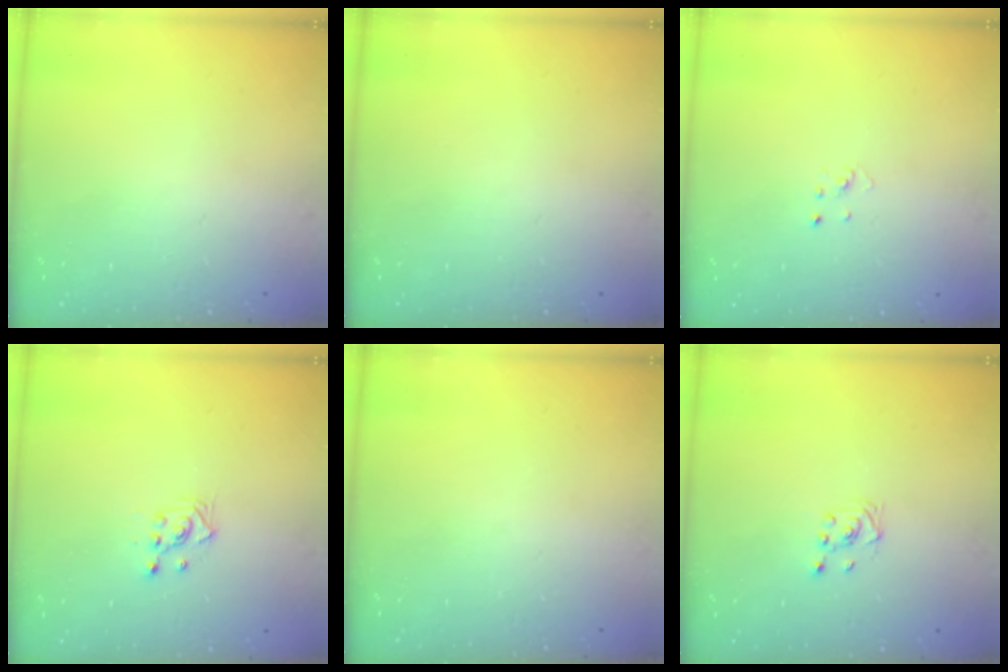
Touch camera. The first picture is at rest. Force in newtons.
{"total": 0.0}
{"total": 2.1, "press": 2.1, "slide": 0.1}
{"total": 2.9, "press": 2.9, "slide": 0.2}
{"total": 0.0}
{"total": 1.9, "press": 1.7, "slide": 0.8}